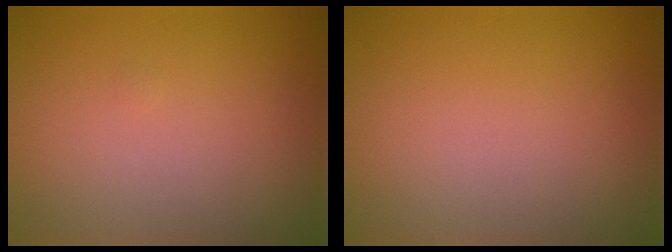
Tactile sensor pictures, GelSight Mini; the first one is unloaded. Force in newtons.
{"total": 0.0}